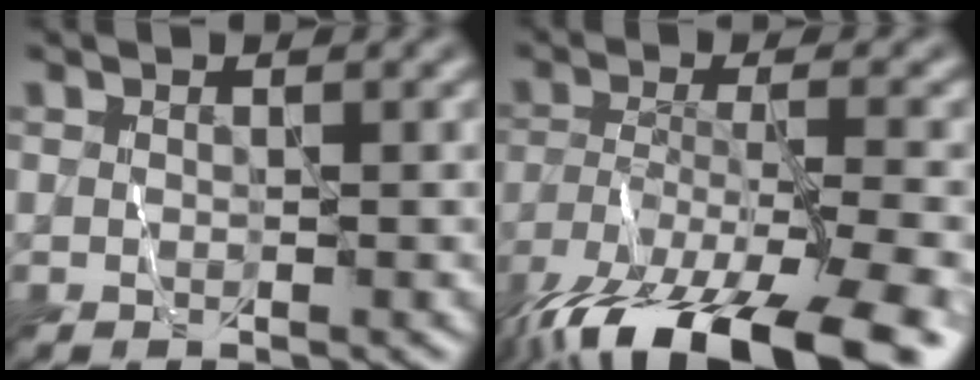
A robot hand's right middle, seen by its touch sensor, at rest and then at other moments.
{"total": 14.6, "force": [-10.5, 4.0, 9.4], "torque": [-0.196, -0.029, -0.160]}